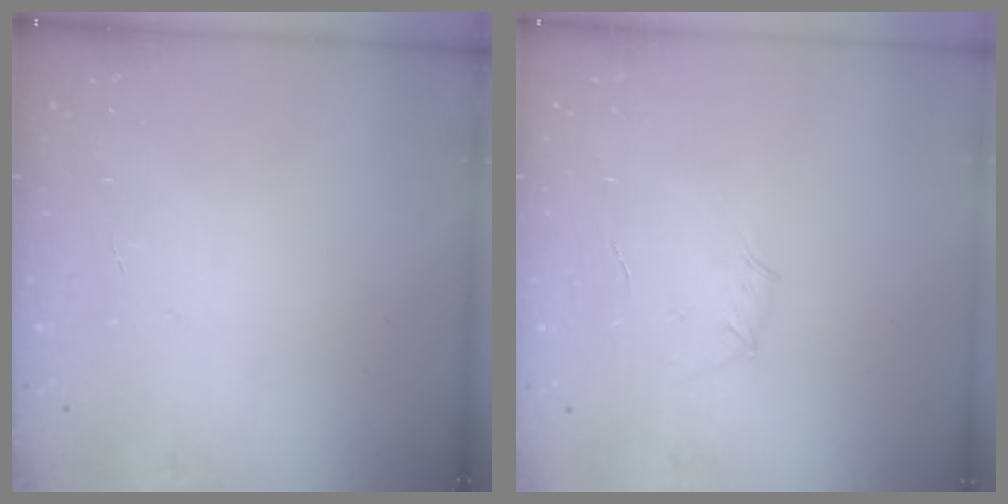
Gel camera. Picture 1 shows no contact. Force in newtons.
{"total": 3.5, "press": 3.4, "slide": 0.8}